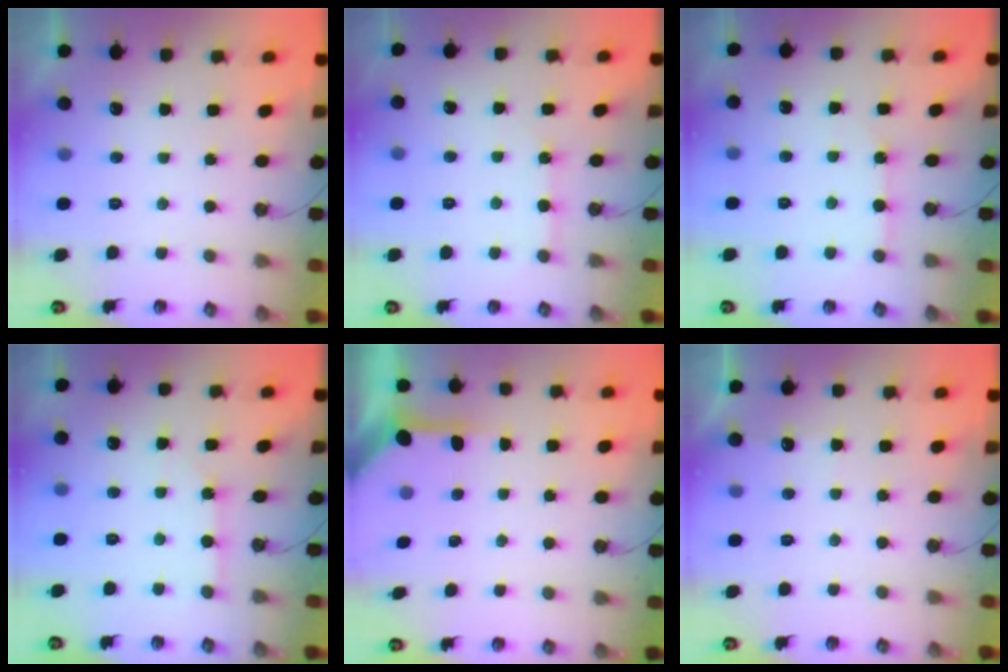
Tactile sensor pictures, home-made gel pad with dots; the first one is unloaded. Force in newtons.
{"total": 5.5, "press": 5.4, "slide": 0.8}
{"total": 5.7, "press": 5.7, "slide": 0.4}
{"total": 3.5, "press": 3.5, "slide": 0.2}
{"total": 4.4, "press": 4.3, "slide": 0.3}
{"total": 3.7, "press": 3.7, "slide": 0.5}